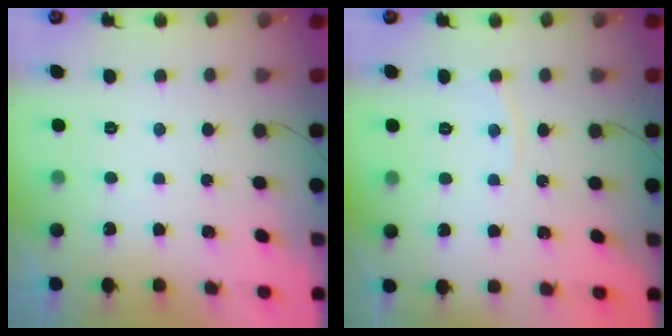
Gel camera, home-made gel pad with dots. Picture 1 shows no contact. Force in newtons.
{"total": 2.7, "press": 2.7, "slide": 0.4}